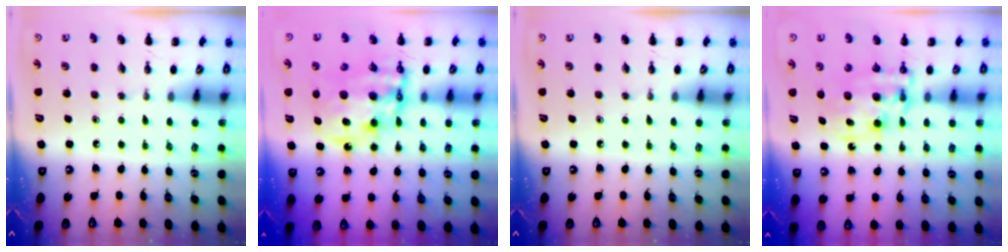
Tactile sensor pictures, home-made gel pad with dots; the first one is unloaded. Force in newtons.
{"total": 14.6, "press": 14.2, "slide": 3.6}
{"total": 0.0}
{"total": 11.2, "press": 10.9, "slide": 2.7}